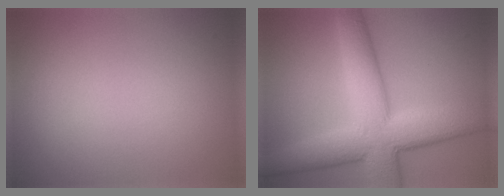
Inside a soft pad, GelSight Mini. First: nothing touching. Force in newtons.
{"total": 10.0, "press": 10.0, "slide": 0.6}